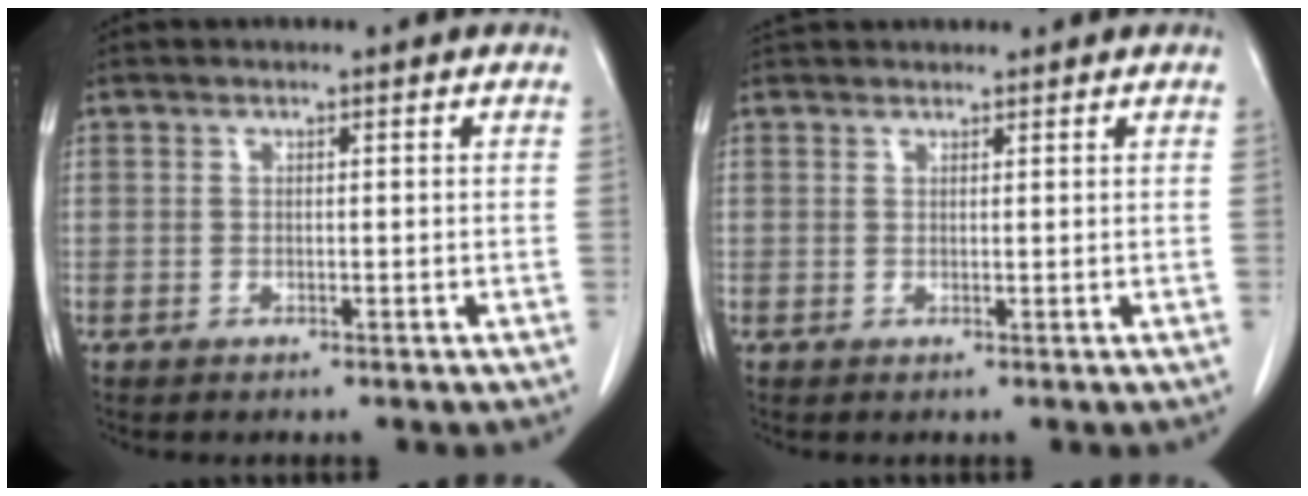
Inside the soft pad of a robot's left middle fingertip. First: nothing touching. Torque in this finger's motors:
{"motor_torque": [0.12, -0.13, -0.16, -0.04]}